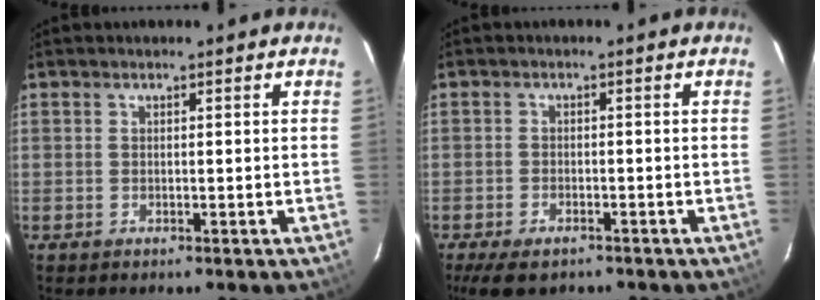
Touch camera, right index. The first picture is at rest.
{"total": 6.3, "force": [-4.6, 2.8, 3.2], "torque": [-0.080, -0.016, -0.075]}